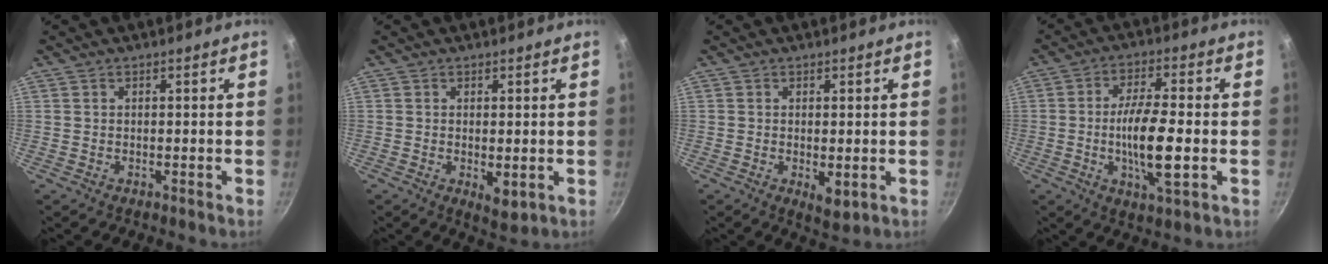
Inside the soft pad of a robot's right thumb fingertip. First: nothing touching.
{"total": 3.7, "force": [-0.4, 1.6, 3.3], "torque": [-0.051, -0.013, -0.002]}
{"total": 3.6, "force": [-0.5, 1.5, 3.2], "torque": [-0.050, -0.014, -0.003]}
{"total": 11.7, "force": [-1.8, 3.2, 11.1], "torque": [-0.206, 0.006, -0.035]}